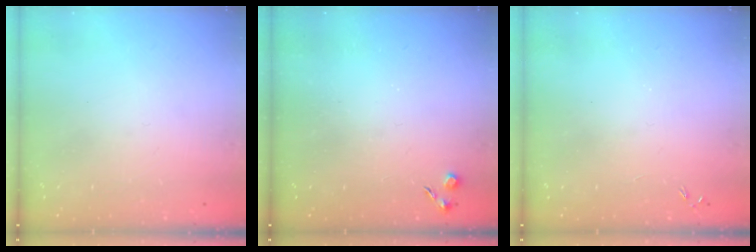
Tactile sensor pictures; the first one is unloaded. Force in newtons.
{"total": 3.6, "press": 3.6, "slide": 0.5}
{"total": 0.0}